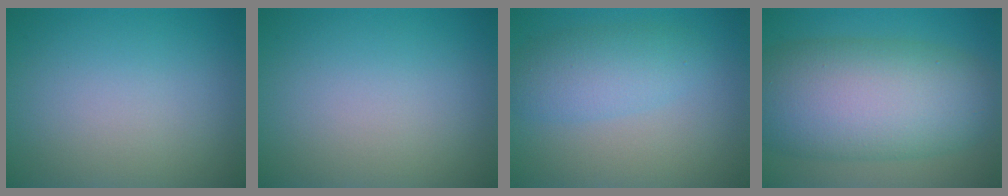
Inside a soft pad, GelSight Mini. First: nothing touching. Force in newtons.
{"total": 0.0}
{"total": 3.7, "press": 3.7, "slide": 0.1}
{"total": 12.4, "press": 12.4, "slide": 0.2}